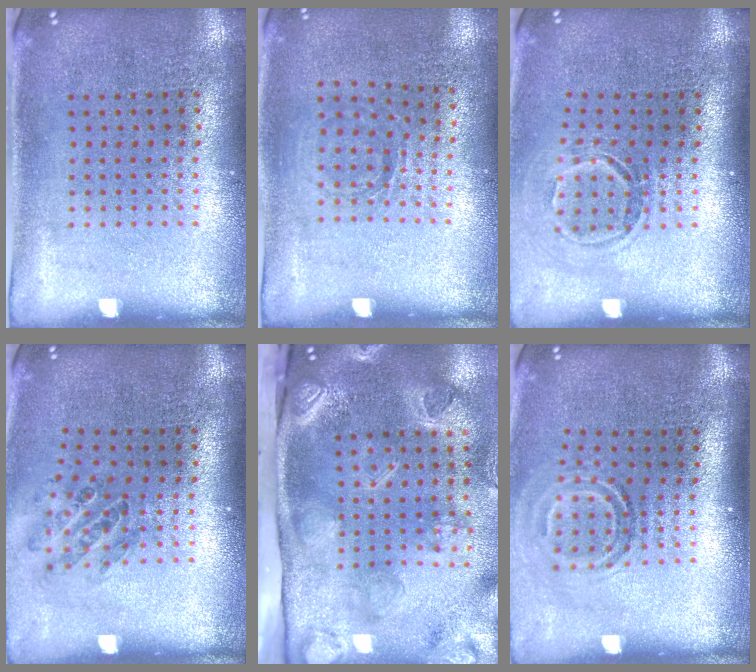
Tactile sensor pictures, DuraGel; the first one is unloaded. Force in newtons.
{"total": 0.8, "press": 0.7, "slide": 0.3}
{"total": 1.6, "press": 1.1, "slide": 1.2}
{"total": 0.9, "press": 0.9, "slide": 0.1}
{"total": 4.3, "press": 3.1, "slide": 3.0}
{"total": 1.7, "press": 1.1, "slide": 1.3}